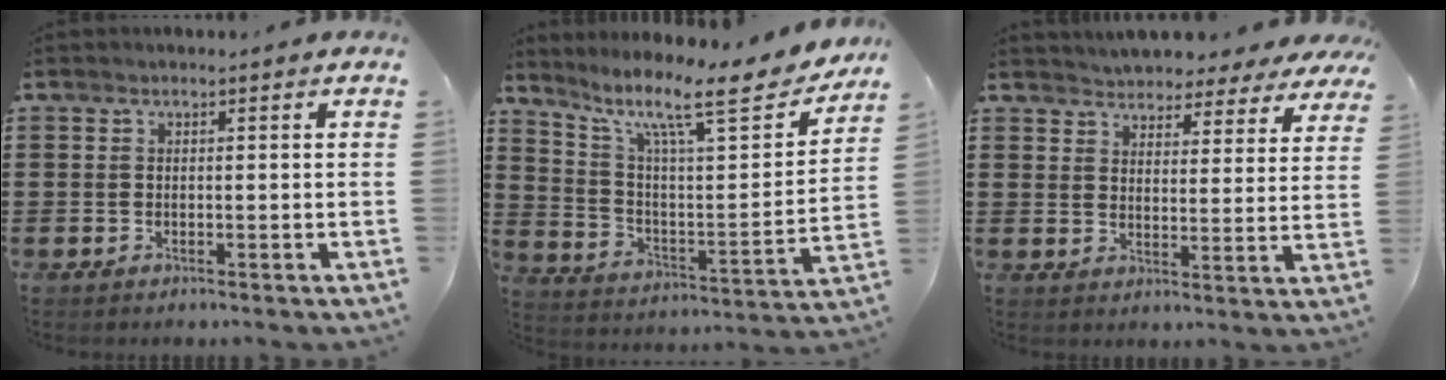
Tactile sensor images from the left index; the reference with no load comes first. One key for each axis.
{"total": 13.0, "fx": 9.6, "fy": 2.6, "fz": 8.4, "tx": -0.167, "ty": -0.058, "tz": 0.149}
{"total": 4.1, "fx": 4.0, "fy": 0.7, "fz": -0.5, "tx": -0.016, "ty": -0.022, "tz": 0.070}